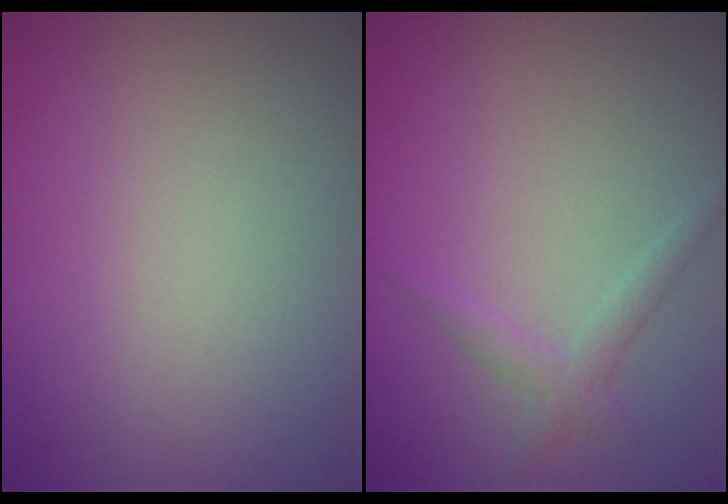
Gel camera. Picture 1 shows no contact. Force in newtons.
{"total": 1.7, "press": 1.7, "slide": 0.1}